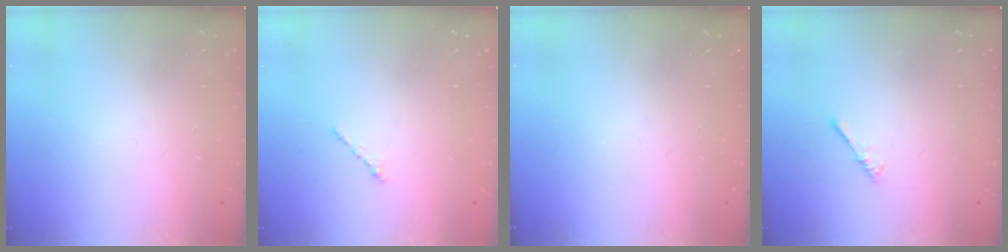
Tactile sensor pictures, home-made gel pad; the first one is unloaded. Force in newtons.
{"total": 1.2, "press": 1.1, "slide": 0.5}
{"total": 0.0}
{"total": 0.0}